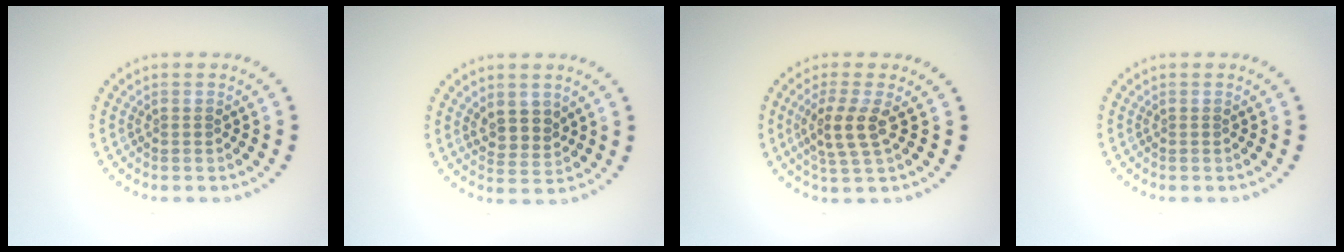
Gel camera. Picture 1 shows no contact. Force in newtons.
{"total": 2.5, "press": 2.2, "slide": 1.1}
{"total": 3.1, "press": 2.8, "slide": 1.4}
{"total": 0.0}